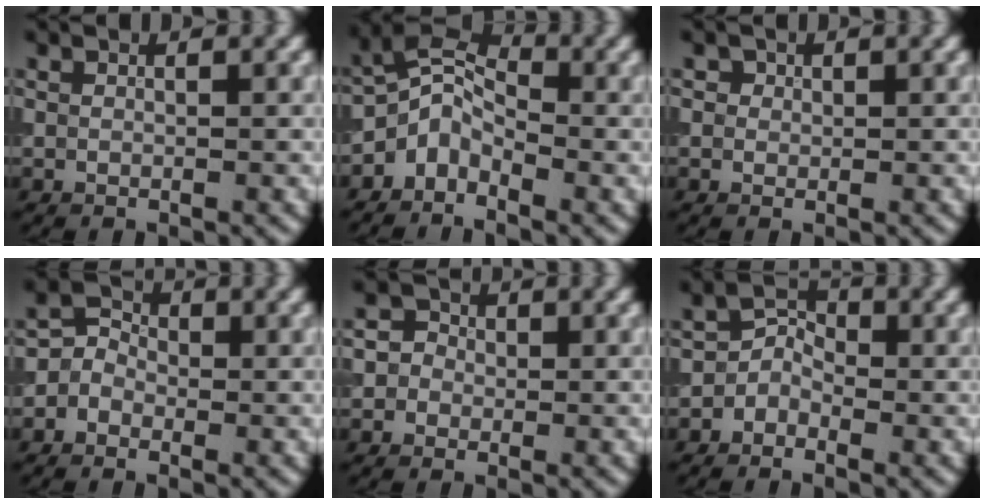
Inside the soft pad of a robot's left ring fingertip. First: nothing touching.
{"total": 3.7, "force": [-2.4, 2.1, 1.9], "torque": [-0.032, 0.009, -0.061]}
{"total": 1.0, "force": [0.3, 0.9, 0.3], "torque": [-0.001, -0.006, 0.003]}
{"total": 2.3, "force": [-0.9, 2.0, 0.8], "torque": [0.003, 0.006, -0.032]}
{"total": 1.9, "force": [-0.4, 1.8, 0.6], "torque": [0.013, 0.004, -0.019]}
{"total": 1.8, "force": [-1.2, 1.3, 0.6], "torque": [0.006, 0.008, -0.033]}